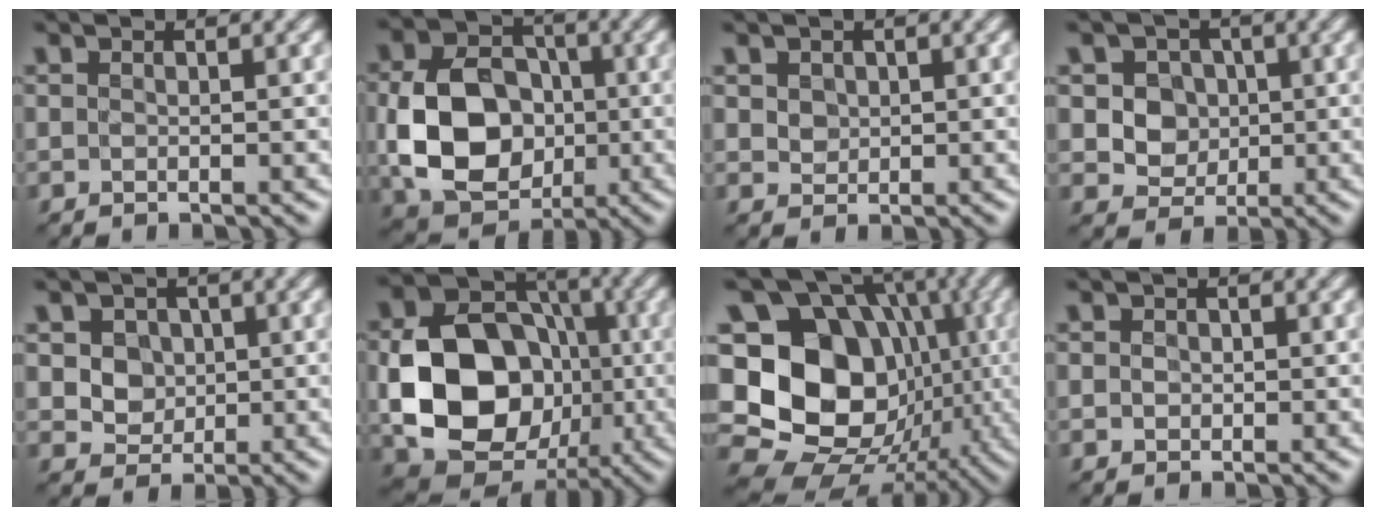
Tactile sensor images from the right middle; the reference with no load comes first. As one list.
[{"total": 9.6, "force": [-1.0, 7.4, 6.1], "torque": [-0.125, -0.003, -0.019]}, {"total": 1.8, "force": [0.8, 1.4, 0.8], "torque": [-0.023, 0.004, 0.022]}, {"total": 4.6, "force": [0.9, 4.0, 2.1], "torque": [-0.033, 0.005, 0.017]}, {"total": 4.3, "force": [1.3, 3.5, 2.0], "torque": [-0.038, 0.008, 0.026]}, {"total": 12.5, "force": [-2.0, 9.5, 7.9], "torque": [-0.147, 0.001, -0.036]}, {"total": 18.7, "force": [-0.9, 15.5, 10.4], "torque": [-0.178, -0.001, -0.016]}, {"total": 1.0, "force": [0.1, 0.9, 0.3], "torque": [0.000, 0.003, -0.002]}]